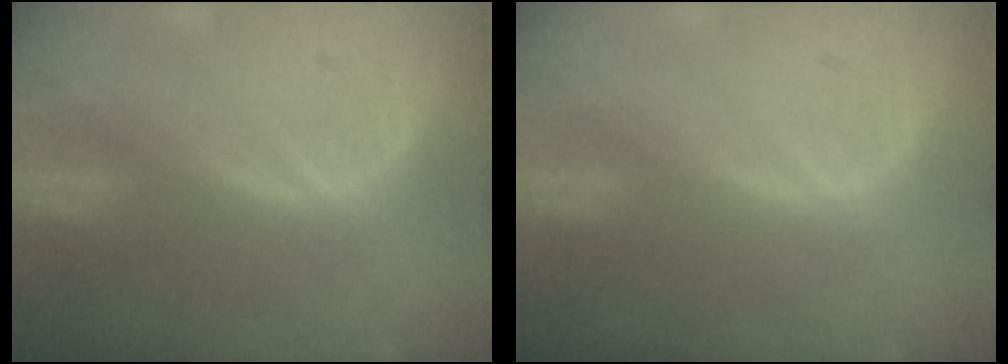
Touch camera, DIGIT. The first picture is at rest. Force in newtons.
{"total": 0.0}